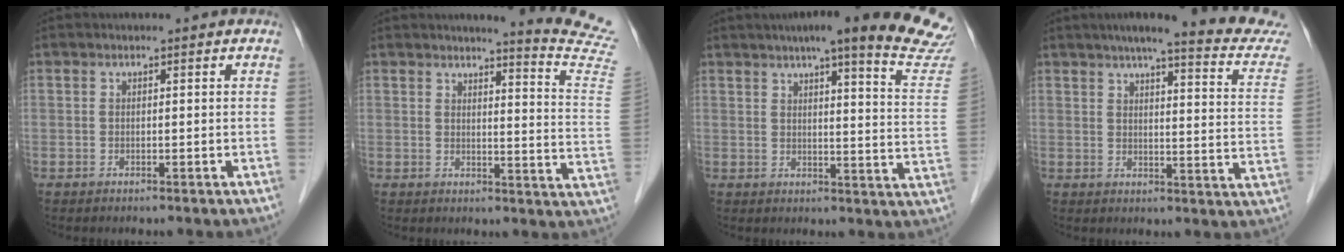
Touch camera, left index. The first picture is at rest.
{"total": 12.5, "force": [11.9, -2.3, 3.2], "torque": [-0.038, -0.117, 0.113]}
{"total": 22.3, "force": [19.8, 0.7, 10.3], "torque": [-0.126, -0.066, 0.218]}
{"total": 19.0, "force": [17.0, 0.1, 8.6], "torque": [-0.109, -0.053, 0.192]}